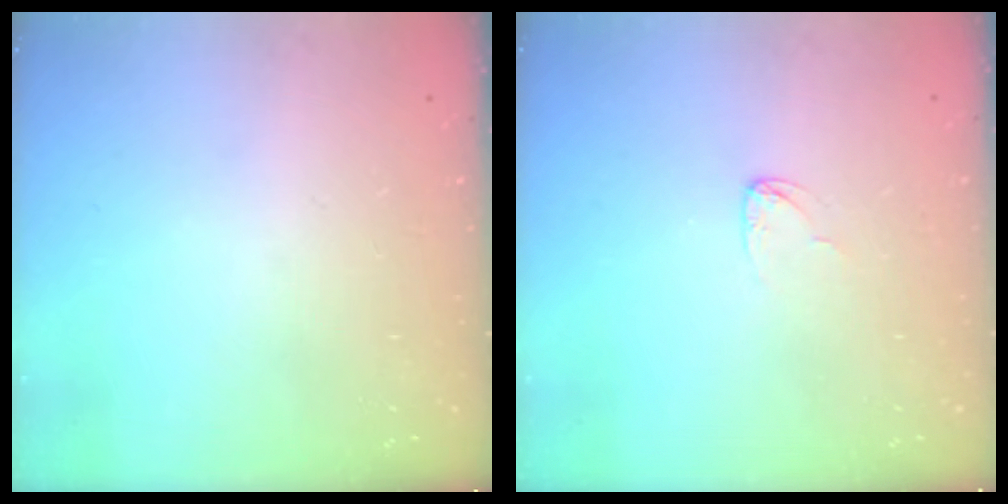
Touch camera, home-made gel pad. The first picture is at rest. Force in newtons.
{"total": 2.7, "press": 2.7, "slide": 0.1}